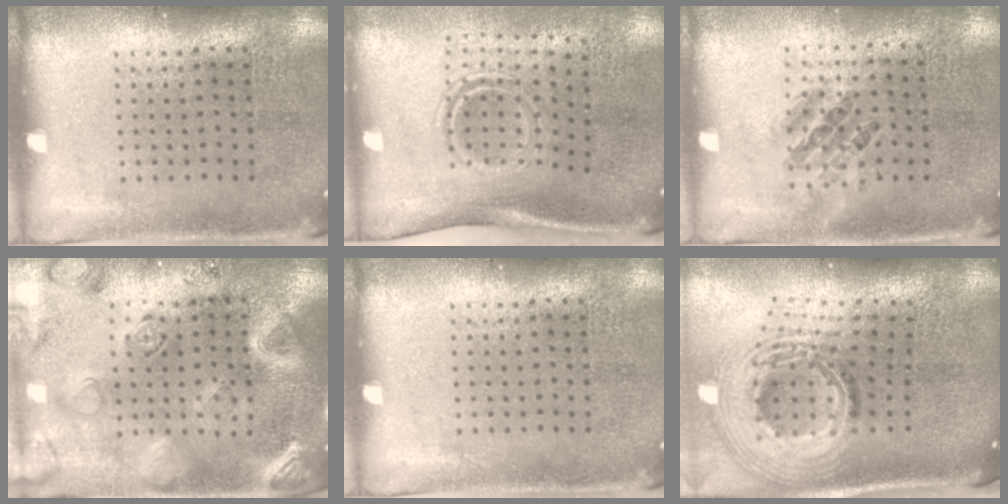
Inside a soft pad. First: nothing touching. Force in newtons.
{"total": 1.9, "press": 1.1, "slide": 1.5}
{"total": 0.9, "press": 0.8, "slide": 0.5}
{"total": 3.0, "press": 2.9, "slide": 0.8}
{"total": 0.0}
{"total": 2.6, "press": 1.9, "slide": 1.8}